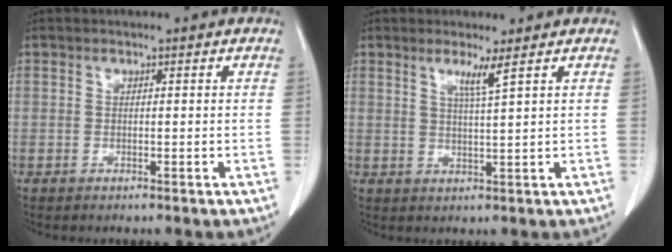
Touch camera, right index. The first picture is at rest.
{"total": 2.9, "force": [1.7, -0.9, 2.2], "torque": [-0.041, -0.010, 0.034]}